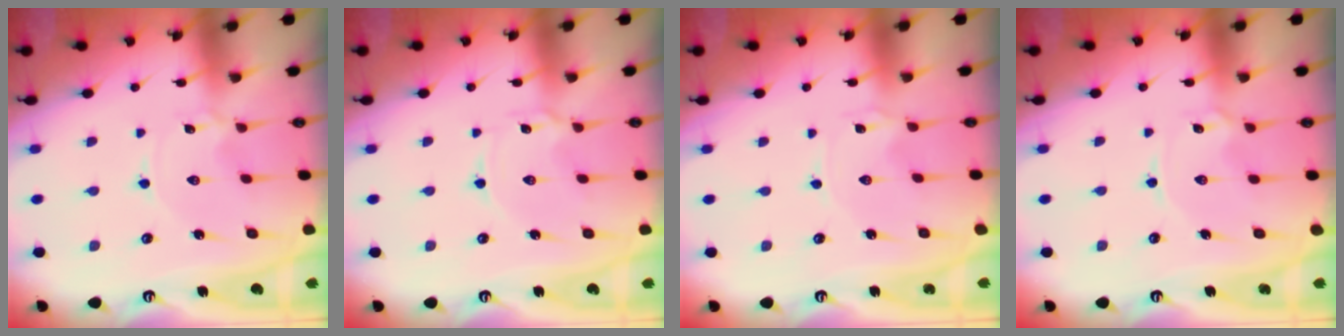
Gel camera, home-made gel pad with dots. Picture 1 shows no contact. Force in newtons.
{"total": 1.5, "press": 1.5, "slide": 0.3}
{"total": 0.0}
{"total": 1.6, "press": 1.5, "slide": 0.2}